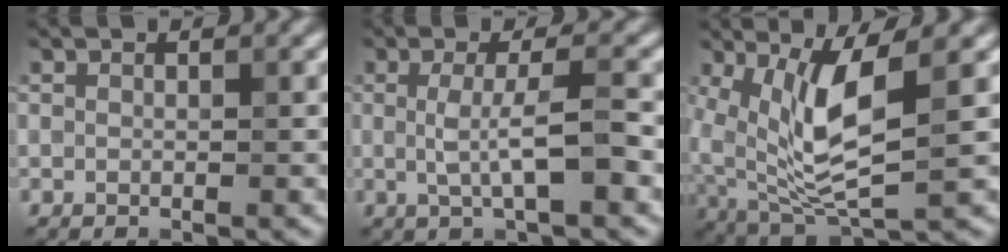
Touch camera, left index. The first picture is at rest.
{"total": 3.5, "force": [-0.1, 0.6, 3.5], "torque": [-0.067, -0.004, -0.003]}
{"total": 6.5, "force": [1.3, 2.0, 6.0], "torque": [-0.129, -0.015, 0.033]}